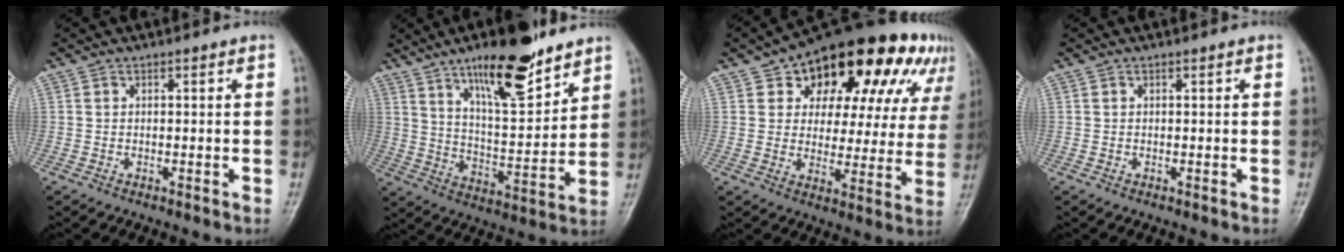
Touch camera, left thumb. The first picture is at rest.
{"total": 16.8, "force": [11.4, 4.7, 11.4], "torque": [-0.160, -0.067, 0.196]}
{"total": 24.4, "force": [13.0, 13.6, 15.6], "torque": [-0.173, 0.006, 0.179]}
{"total": 0.0}